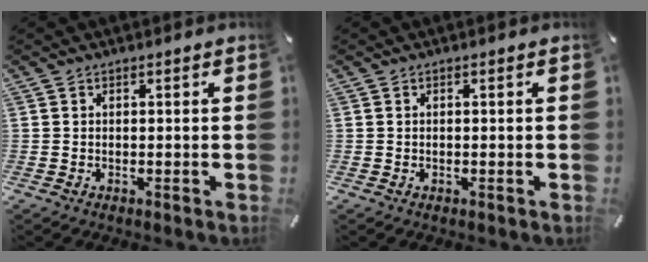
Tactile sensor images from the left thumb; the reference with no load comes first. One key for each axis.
{"total": 0.0}